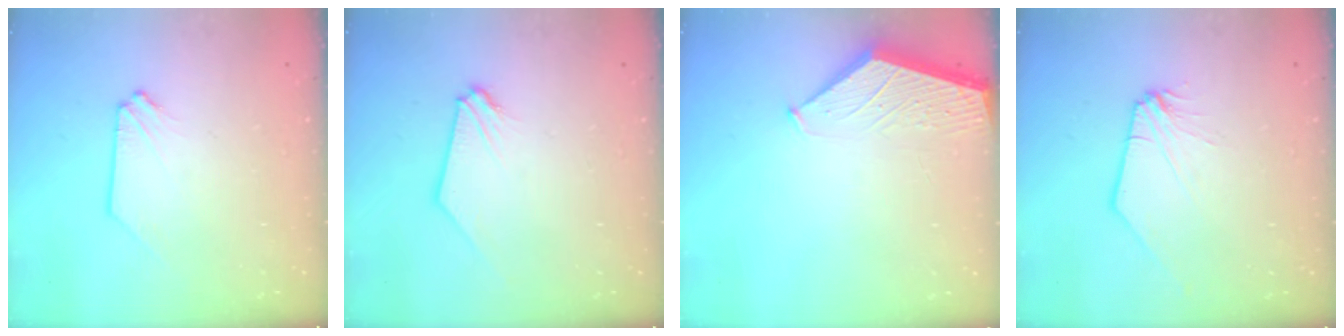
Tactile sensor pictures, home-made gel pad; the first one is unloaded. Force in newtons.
{"total": 0.9, "press": 0.9, "slide": 0.2}
{"total": 1.6, "press": 1.6, "slide": 0.2}
{"total": 0.0}